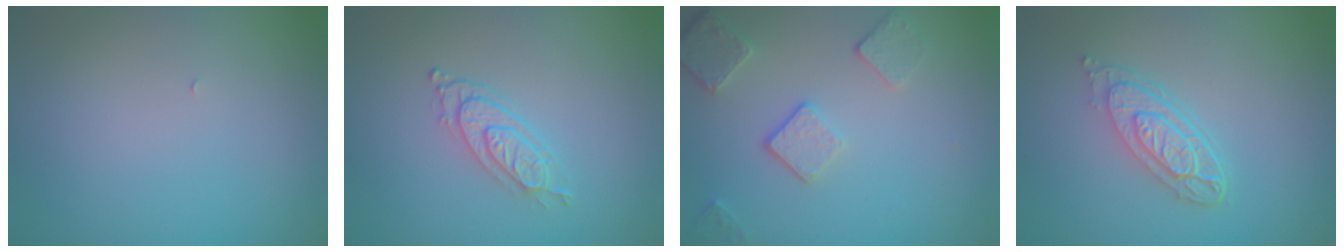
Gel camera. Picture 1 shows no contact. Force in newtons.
{"total": 2.7, "press": 2.1, "slide": 1.7}
{"total": 3.5, "press": 2.8, "slide": 2.1}
{"total": 4.1, "press": 3.0, "slide": 2.7}